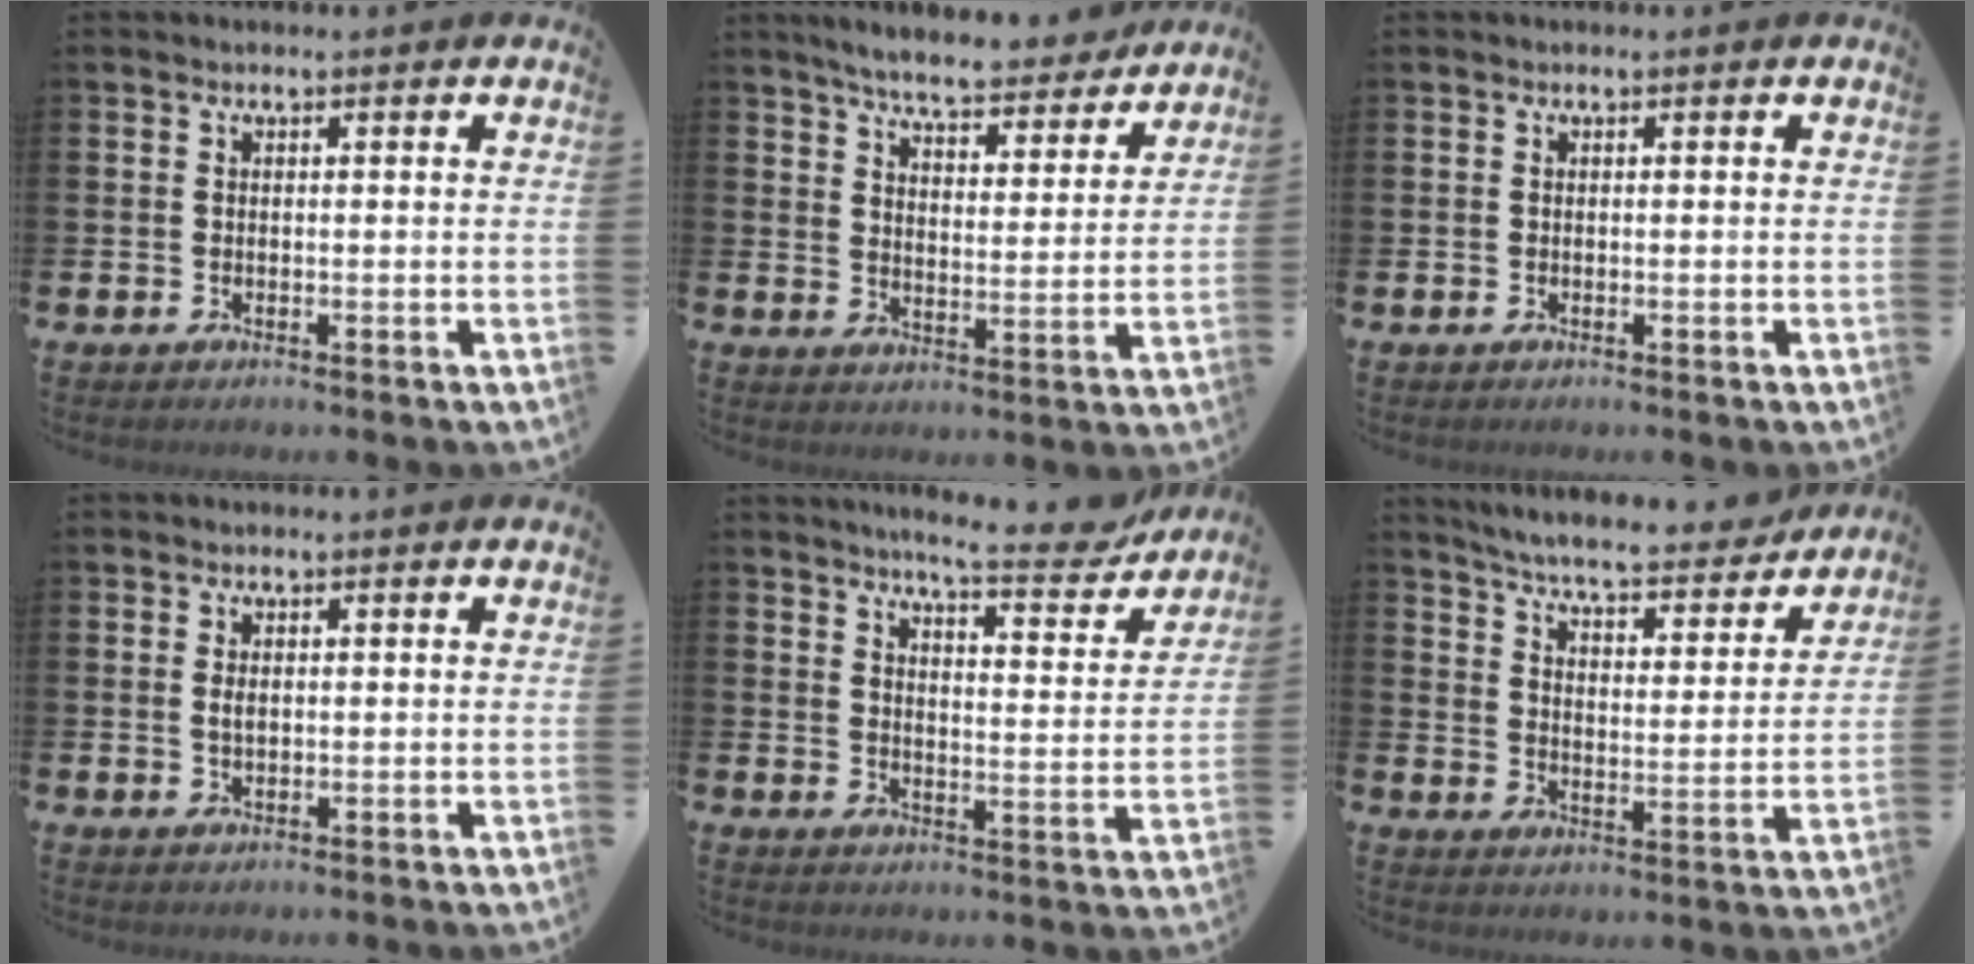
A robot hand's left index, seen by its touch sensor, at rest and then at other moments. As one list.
[{"total": 6.4, "force": [6.1, 1.0, 1.7], "torque": [-0.043, -0.044, 0.101]}, {"total": 0.0}, {"total": 1.4, "force": [0.3, 0.8, 1.1], "torque": [-0.009, 0.001, 0.002]}, {"total": 8.0, "force": [7.4, 0.8, 3.0], "torque": [-0.058, -0.045, 0.127]}, {"total": 6.6, "force": [6.2, 0.5, 2.0], "torque": [-0.059, -0.049, 0.103]}]